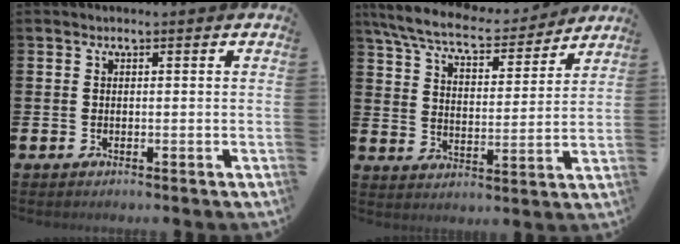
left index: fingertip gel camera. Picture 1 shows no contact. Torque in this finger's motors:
{"motor_torque": [1.03, -1.11, 0.23, 0.21]}